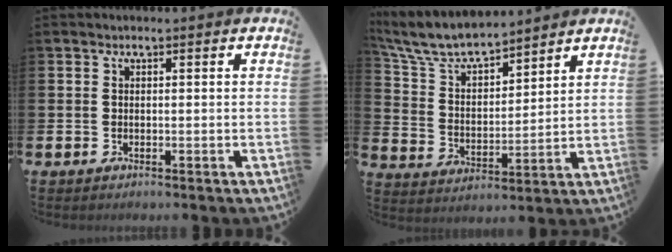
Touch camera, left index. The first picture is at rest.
{"total": 7.8, "force": [7.2, 1.9, 2.6], "torque": [-0.088, -0.043, 0.126]}